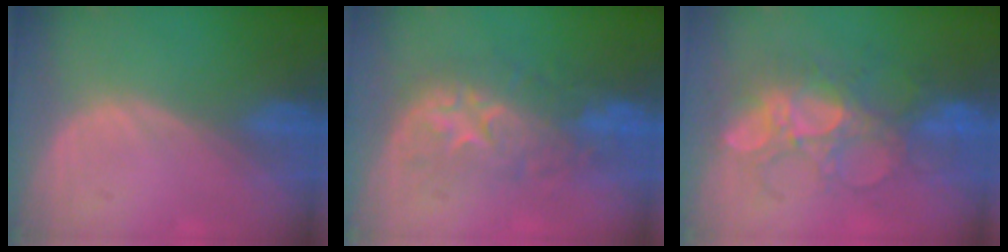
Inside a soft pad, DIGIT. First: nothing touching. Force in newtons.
{"total": 8.2, "press": 8.2, "slide": 0.5}
{"total": 8.7, "press": 8.4, "slide": 2.4}